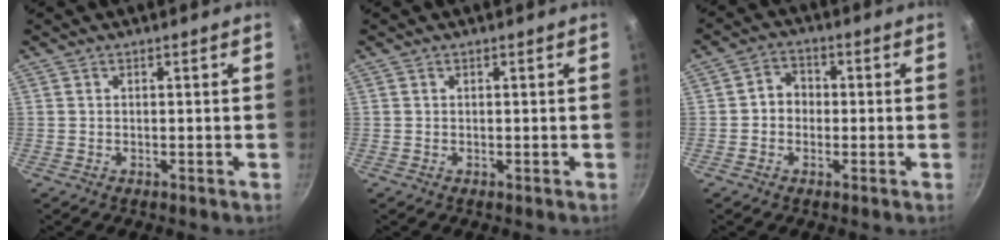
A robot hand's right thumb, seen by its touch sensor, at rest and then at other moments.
{"total": 0.0}
{"total": 4.4, "force": [-0.4, 3.8, 2.1], "torque": [-0.005, 0.013, -0.015]}